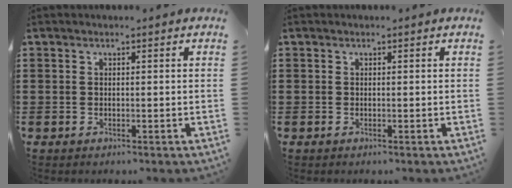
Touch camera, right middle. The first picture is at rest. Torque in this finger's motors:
{"motor_torque": [0.62, -0.48, 0.03, 0.01]}